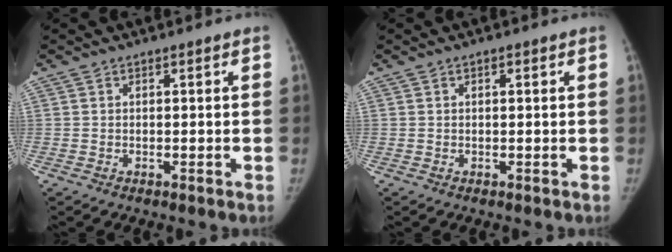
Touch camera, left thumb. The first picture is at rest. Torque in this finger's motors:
{"motor_torque": [-0.48, -0.29, -0.31, 0.61, -0.04]}